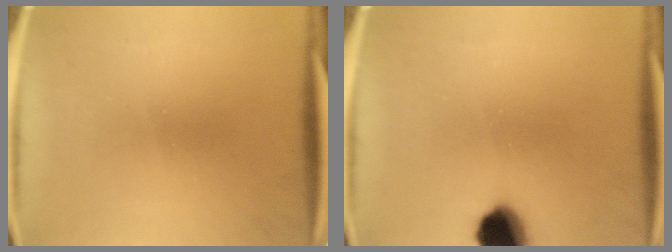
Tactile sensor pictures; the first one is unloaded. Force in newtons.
{"total": 9.6}